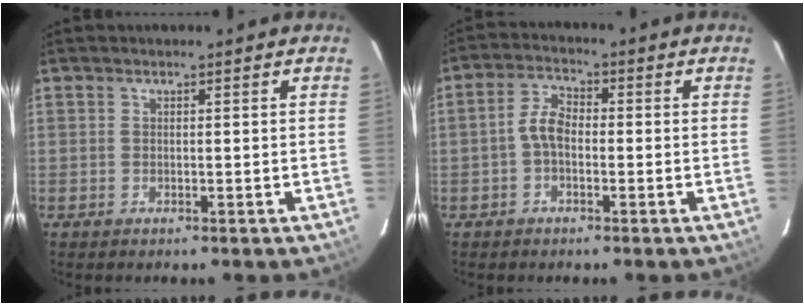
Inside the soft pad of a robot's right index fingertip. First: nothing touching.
{"total": 4.1, "force": [-1.1, 2.4, 3.1], "torque": [-0.066, 0.016, -0.024]}